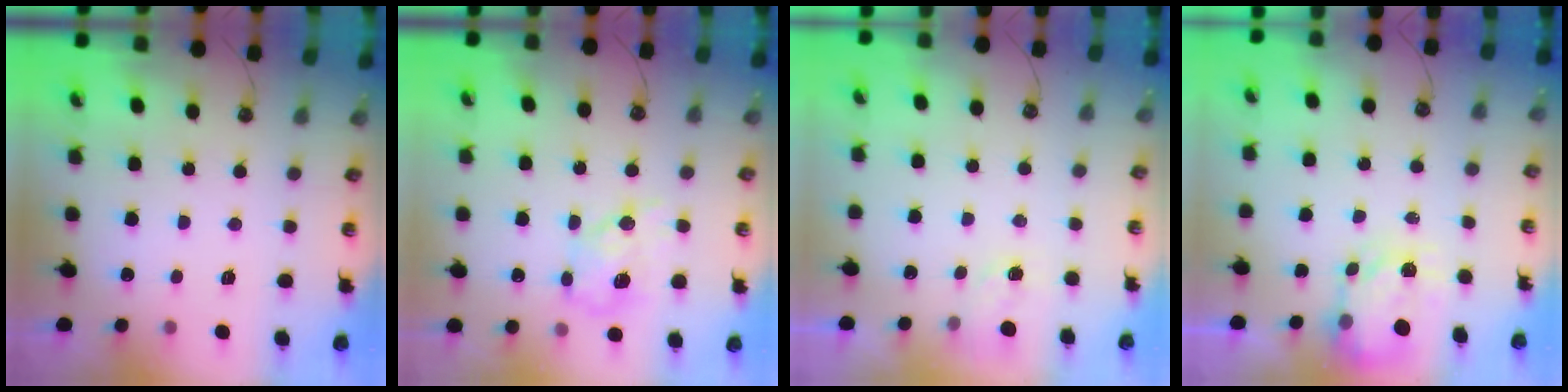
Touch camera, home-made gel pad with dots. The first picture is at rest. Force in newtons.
{"total": 10.9, "press": 10.9, "slide": 0.3}
{"total": 1.1, "press": 1.1, "slide": 0.3}
{"total": 4.0, "press": 3.9, "slide": 0.5}